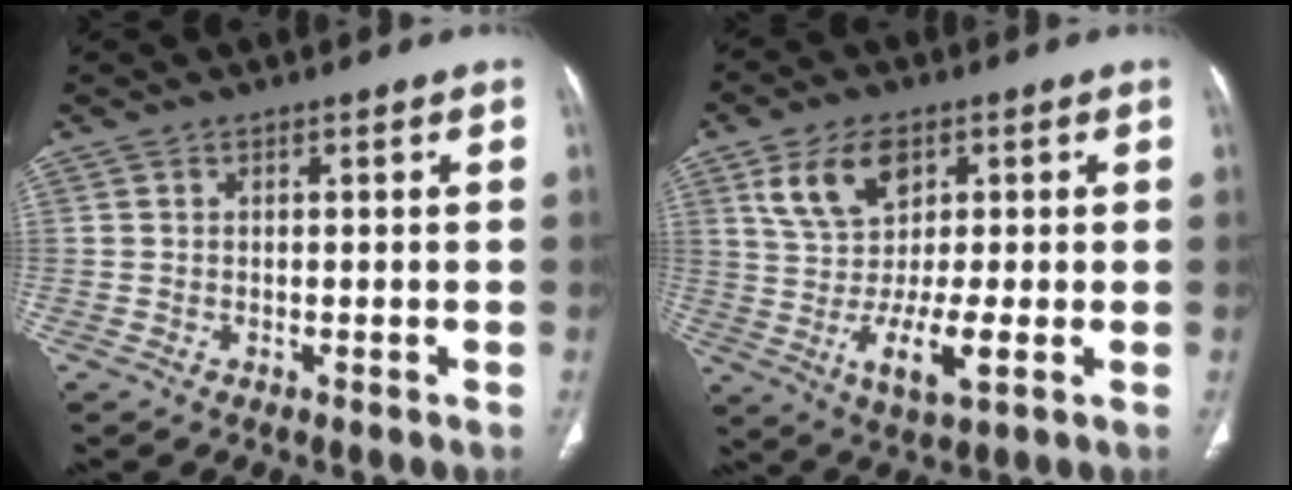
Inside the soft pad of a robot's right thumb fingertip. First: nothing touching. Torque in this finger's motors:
{"motor_torque": [0.13, 0.40, 0.90, -0.77, 0.35]}